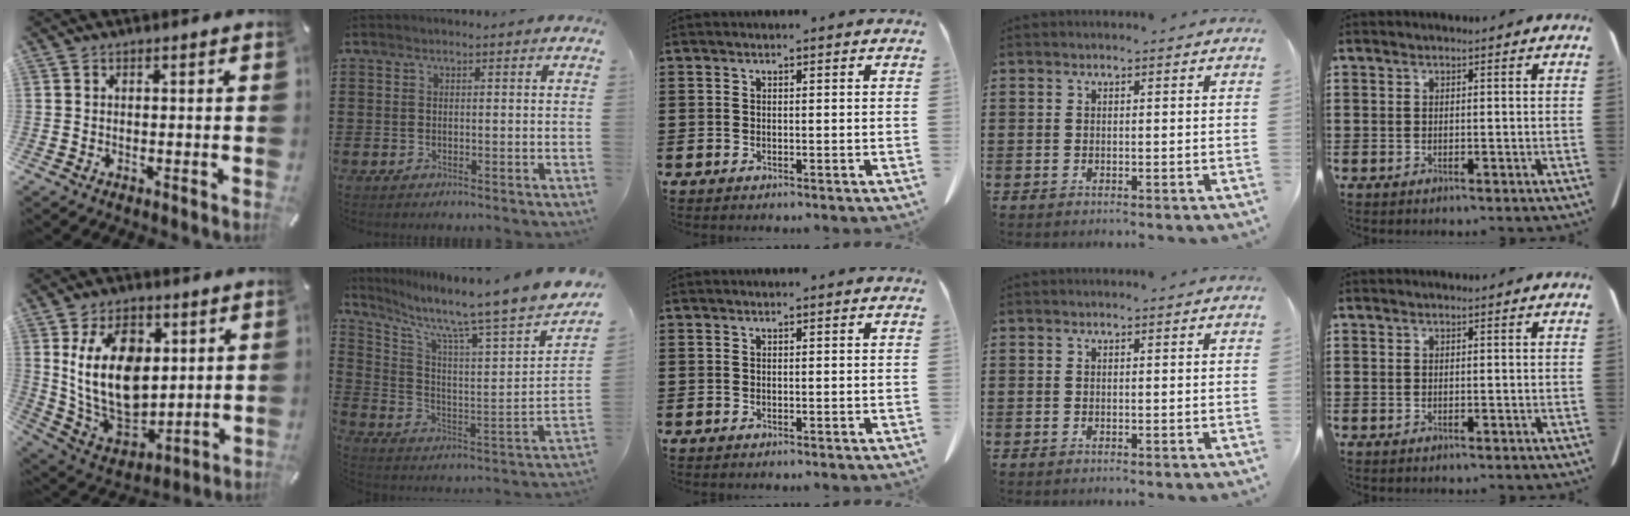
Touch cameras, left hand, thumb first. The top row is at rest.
{"thumb": {"total": 20.3, "force": [4.4, 13.9, 14.1], "torque": [-0.287, -0.026, 0.079]}, "index": {"total": 9.0, "force": [7.8, -0.3, 4.3], "torque": [-0.109, -0.083, 0.114]}}